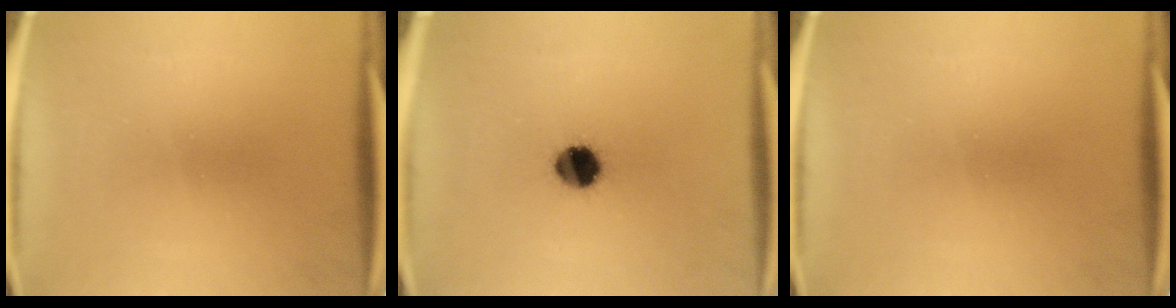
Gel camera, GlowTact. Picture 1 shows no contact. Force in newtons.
{"total": 7.9}
{"total": 0.0}